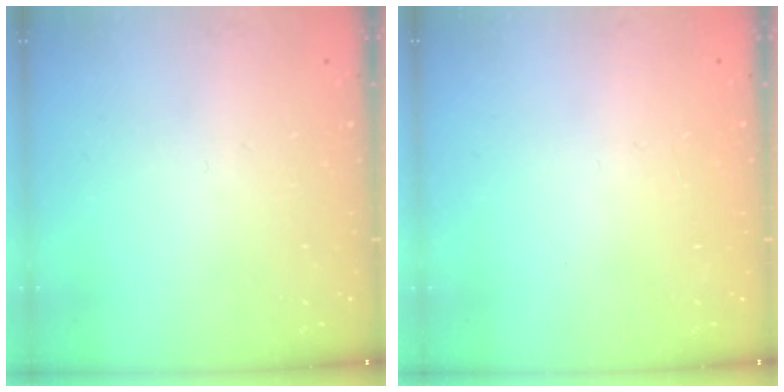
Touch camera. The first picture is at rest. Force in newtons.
{"total": 0.0}